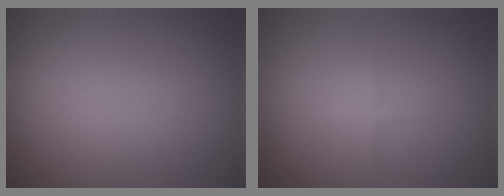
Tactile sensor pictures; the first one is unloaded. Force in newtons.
{"total": 0.6, "press": 0.6, "slide": 0.0}